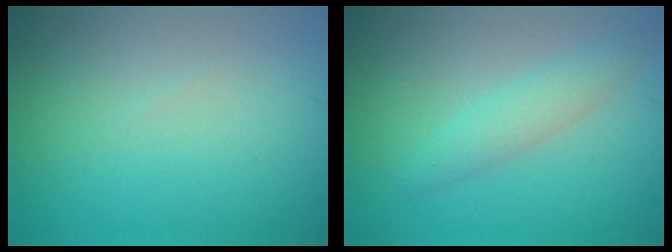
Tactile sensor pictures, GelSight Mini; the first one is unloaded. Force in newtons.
{"total": 2.4, "press": 2.4, "slide": 0.1}